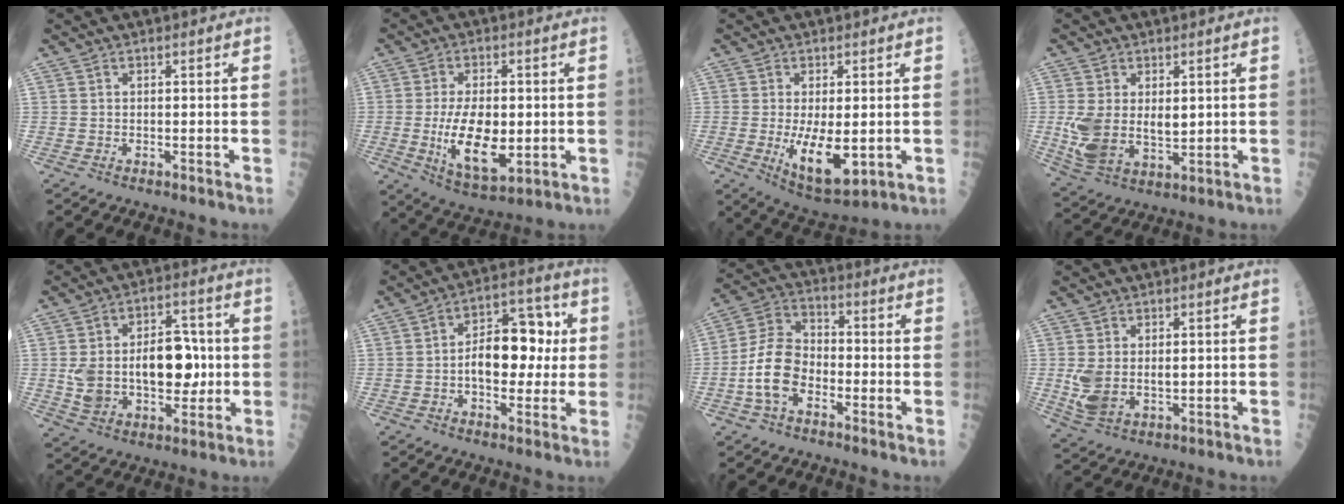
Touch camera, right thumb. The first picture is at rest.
{"total": 13.3, "force": [-1.3, 6.4, 11.5], "torque": [-0.191, -0.015, -0.012]}
{"total": 10.6, "force": [-1.4, 4.6, 9.5], "torque": [-0.147, -0.024, -0.007]}
{"total": 10.6, "force": [0.8, 6.7, 8.2], "torque": [-0.156, -0.014, 0.030]}
{"total": 17.0, "force": [0.2, 10.5, 13.3], "torque": [-0.183, 0.021, 0.015]}
{"total": 13.0, "force": [0.2, 7.8, 10.4], "torque": [-0.116, 0.029, -0.003]}
{"total": 10.9, "force": [-3.2, 6.9, 7.8], "torque": [-0.139, 0.036, -0.072]}
{"total": 7.1, "force": [0.3, 4.7, 5.3], "torque": [-0.104, -0.006, 0.018]}